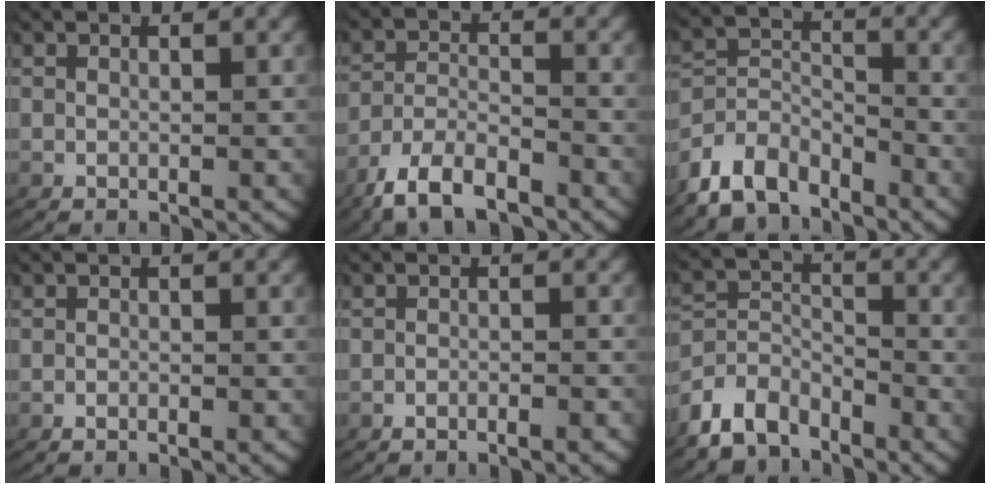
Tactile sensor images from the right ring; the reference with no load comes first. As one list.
[{"total": 5.7, "force": [-4.3, 2.6, 2.7], "torque": [-0.057, -0.013, -0.071]}, {"total": 6.9, "force": [-4.3, 4.7, 2.7], "torque": [-0.062, -0.037, -0.066]}, {"total": 0.8, "force": [-0.8, 0.0, 0.3], "torque": [-0.009, -0.005, -0.013]}, {"total": 1.5, "force": [-1.3, 0.2, 0.6], "torque": [-0.009, -0.002, -0.026]}, {"total": 6.0, "force": [-3.9, 4.0, 2.1], "torque": [-0.052, -0.034, -0.061]}]